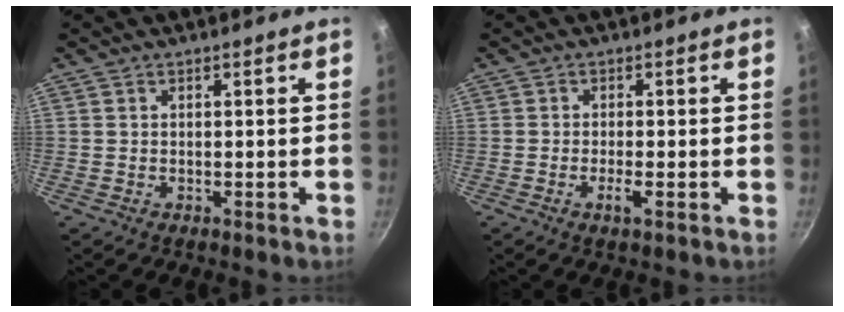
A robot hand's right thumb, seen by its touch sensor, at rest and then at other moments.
{"total": 2.2, "force": [-0.9, 0.4, 2.0], "torque": [-0.041, 0.005, -0.019]}